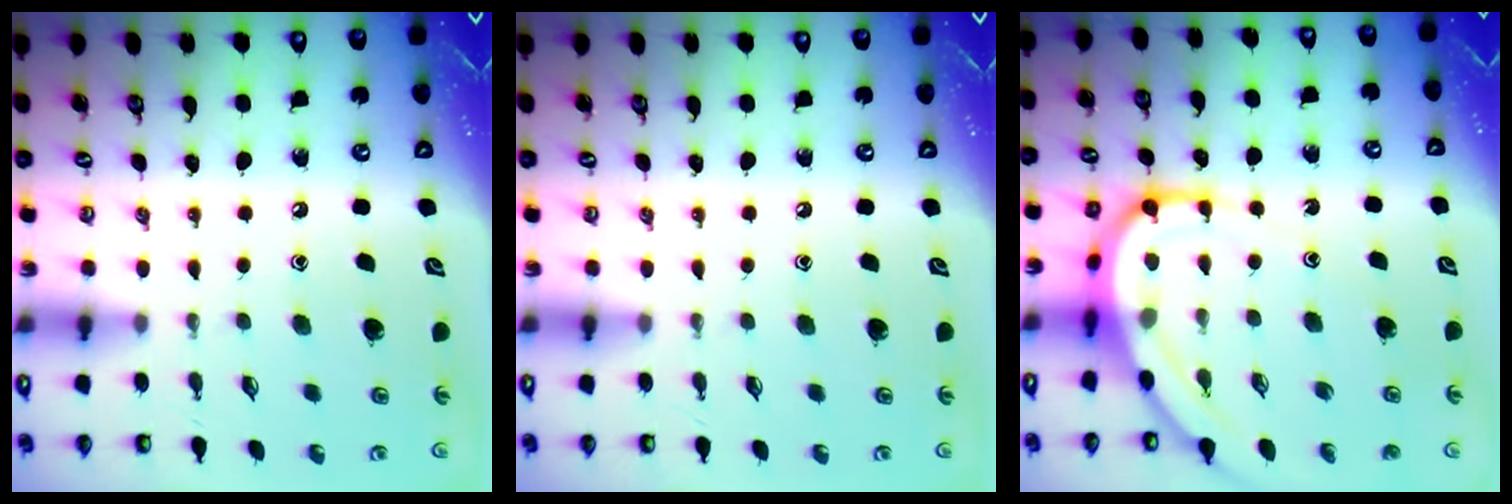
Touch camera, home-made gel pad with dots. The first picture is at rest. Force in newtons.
{"total": 0.0}
{"total": 11.2, "press": 11.1, "slide": 1.1}